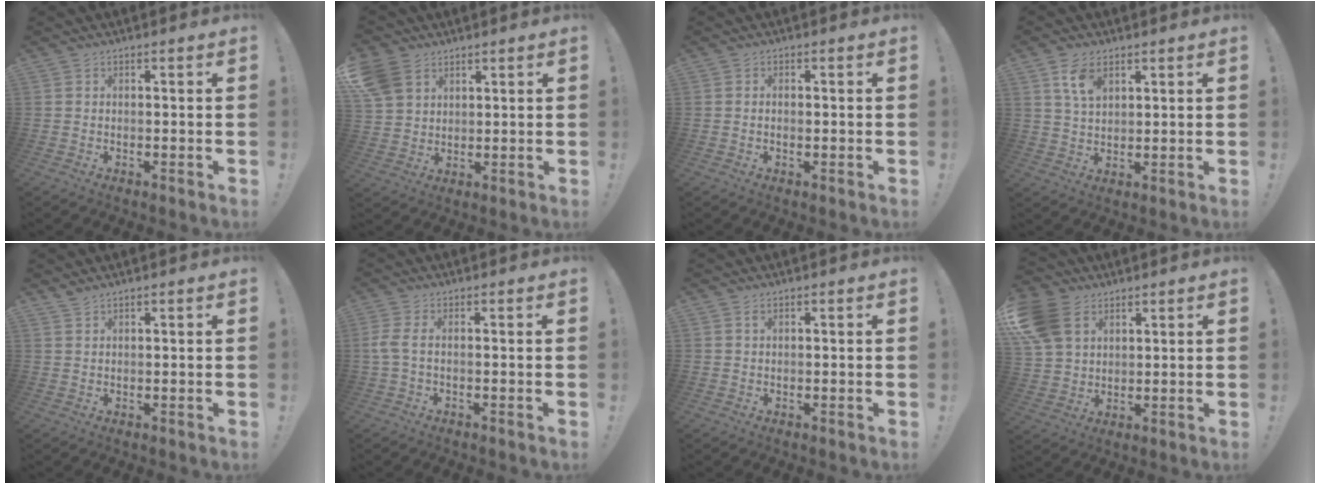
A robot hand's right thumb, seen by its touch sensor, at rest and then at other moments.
{"total": 8.4, "force": [4.8, 6.0, 3.3], "torque": [-0.078, -0.013, 0.101]}
{"total": 0.9, "force": [-0.2, 0.5, 0.7], "torque": [-0.022, 0.005, -0.003]}
{"total": 7.0, "force": [3.8, 4.0, 4.3], "torque": [-0.069, -0.015, 0.070]}
{"total": 1.3, "force": [1.1, -0.1, 0.6], "torque": [-0.022, 0.000, 0.022]}
{"total": 3.2, "force": [-0.1, 0.6, 3.1], "torque": [-0.066, -0.006, -0.002]}
{"total": 0.6, "force": [0.3, 0.3, 0.4], "torque": [-0.001, -0.003, 0.005]}
{"total": 12.5, "force": [5.9, 9.0, 6.4], "torque": [-0.130, -0.015, 0.123]}